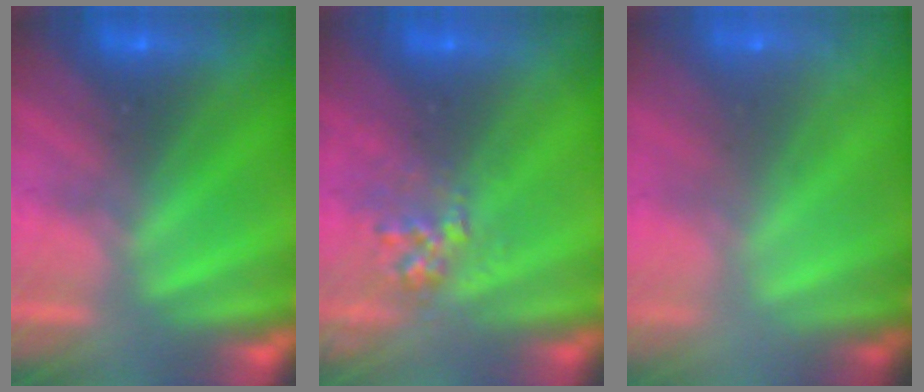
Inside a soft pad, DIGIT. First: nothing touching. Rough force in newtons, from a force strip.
{"total": 2.7}
{"total": 7.4}